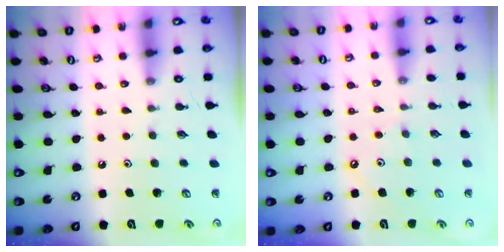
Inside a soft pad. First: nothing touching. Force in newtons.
{"total": 1.6, "press": 1.5, "slide": 0.4}